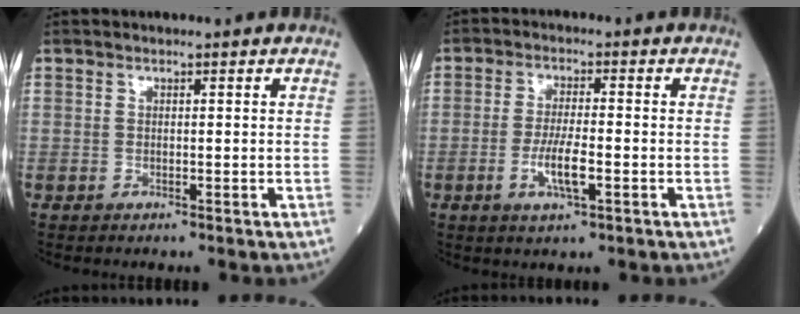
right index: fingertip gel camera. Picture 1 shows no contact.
{"total": 5.9, "force": [-1.9, 0.9, 5.5], "torque": [-0.105, -0.006, -0.034]}